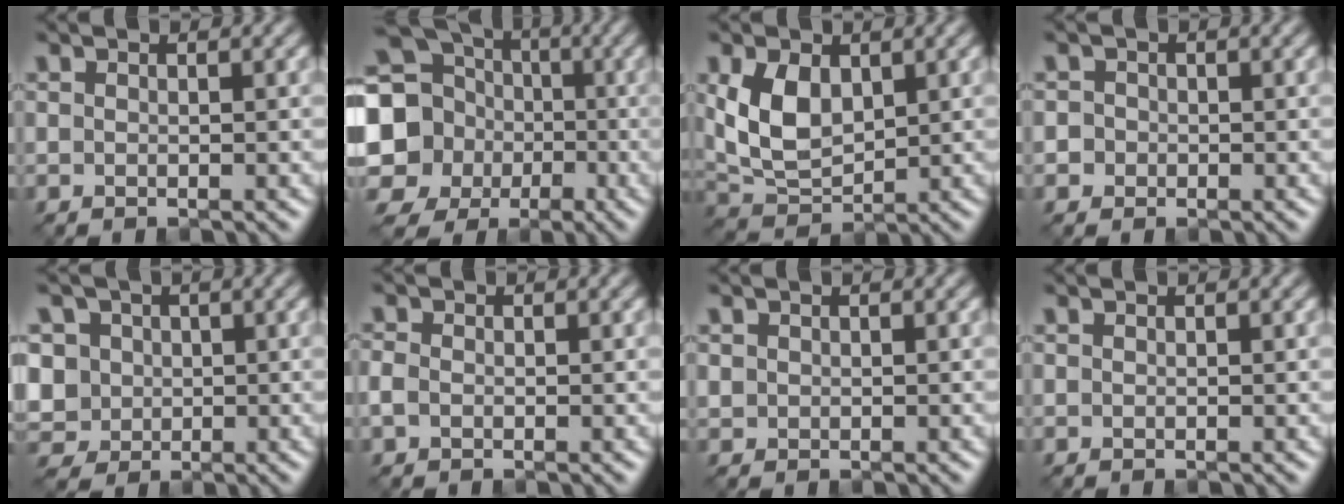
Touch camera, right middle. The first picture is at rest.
{"total": 17.1, "force": [-1.9, 15.9, 6.1], "torque": [-0.180, -0.005, -0.079]}
{"total": 5.3, "force": [1.4, 3.3, 3.9], "torque": [-0.089, 0.003, 0.034]}
{"total": 1.4, "force": [-0.1, 1.4, 0.3], "torque": [0.011, 0.005, -0.010]}
{"total": 6.7, "force": [1.4, 5.9, 2.8], "torque": [-0.061, 0.022, 0.009]}
{"total": 1.2, "force": [-0.4, 1.0, 0.7], "torque": [-0.016, 0.001, -0.011]}
{"total": 0.6, "force": [0.2, 0.6, 0.1], "torque": [0.002, -0.002, 0.007]}
{"total": 0.0}